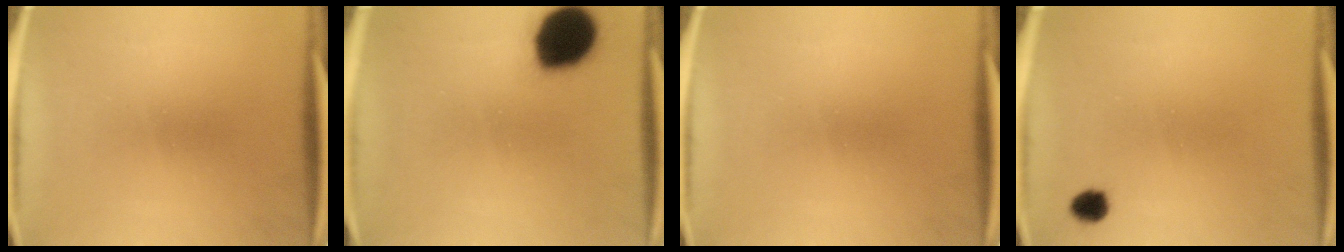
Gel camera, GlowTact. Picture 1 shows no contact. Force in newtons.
{"total": 16.3}
{"total": 0.0}
{"total": 2.4}